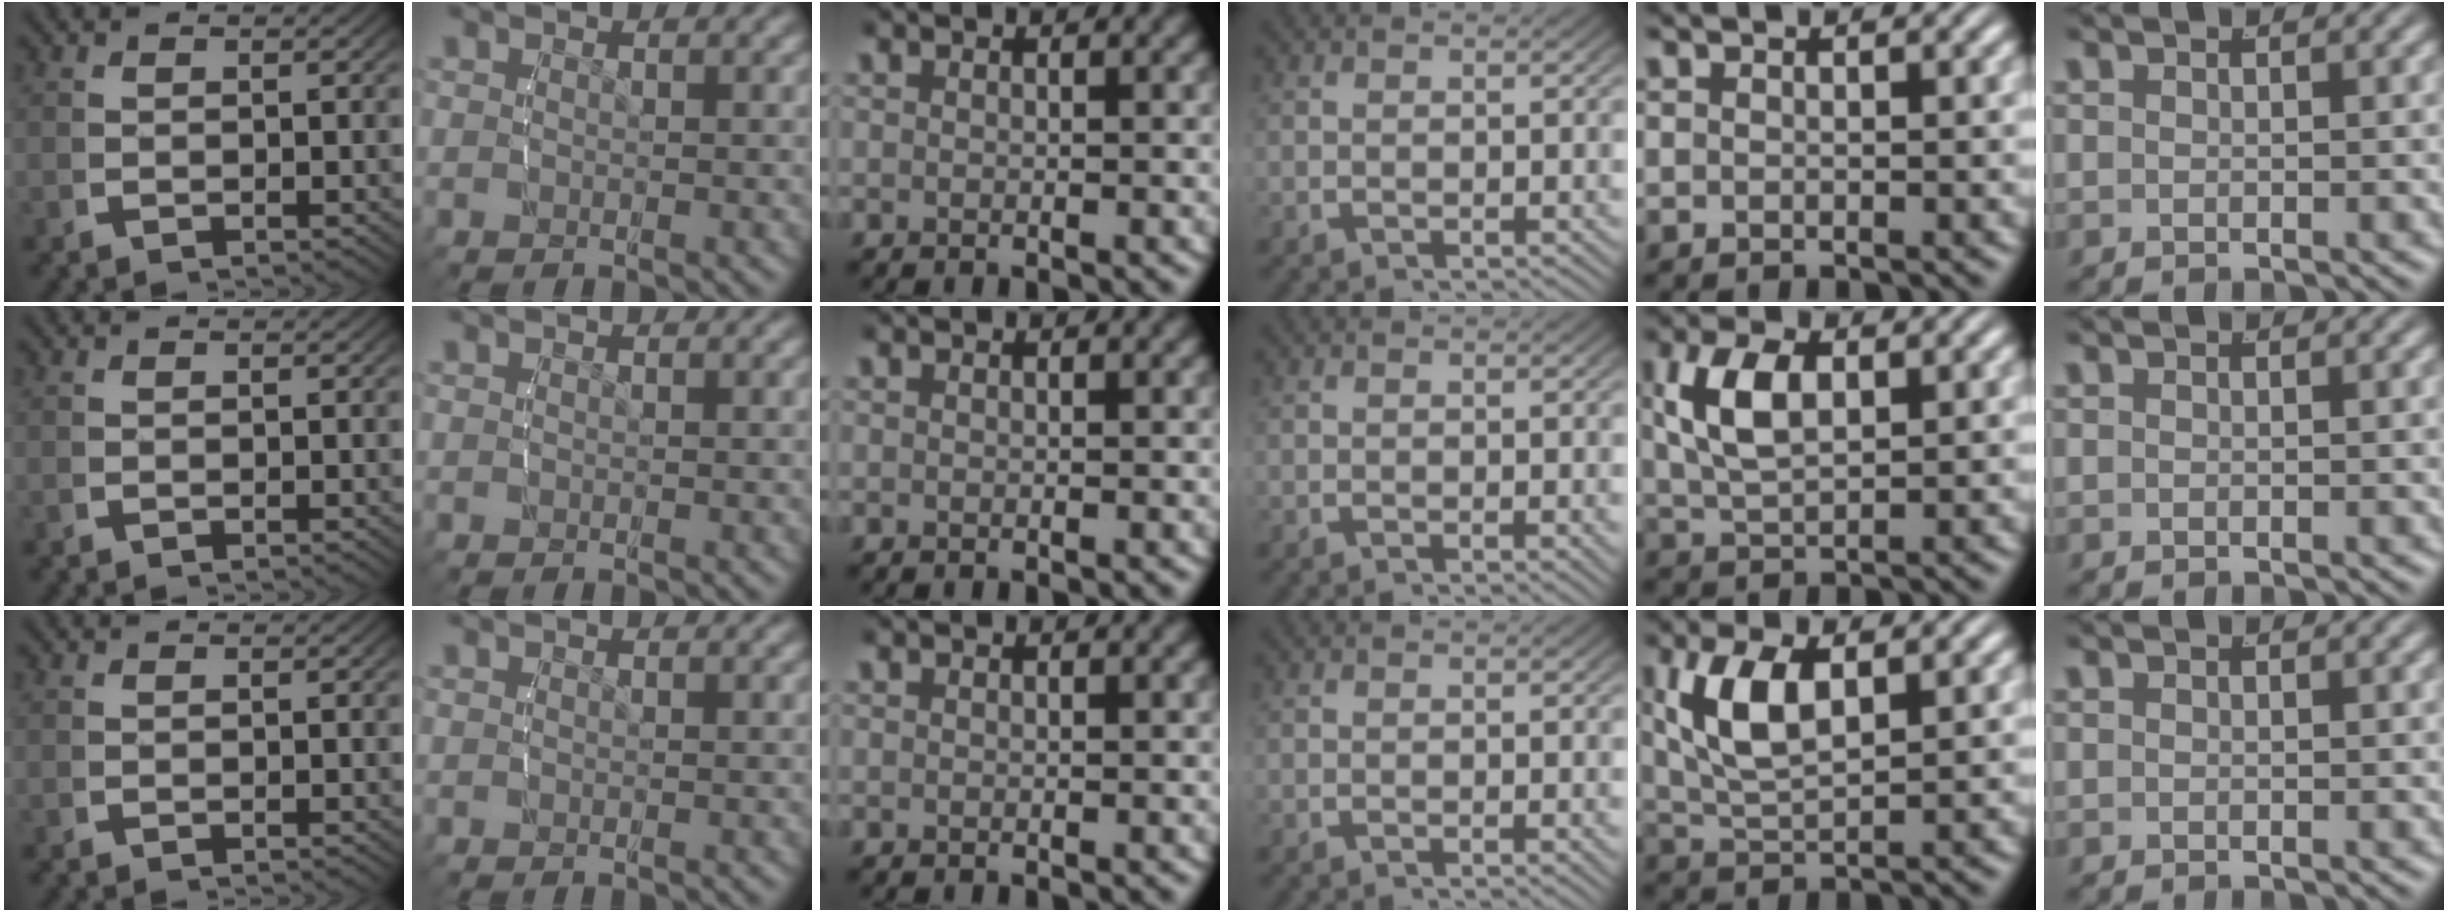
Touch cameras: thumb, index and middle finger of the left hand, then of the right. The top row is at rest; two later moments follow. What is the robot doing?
{"motion": "lift_and_place", "object": "cubes"}